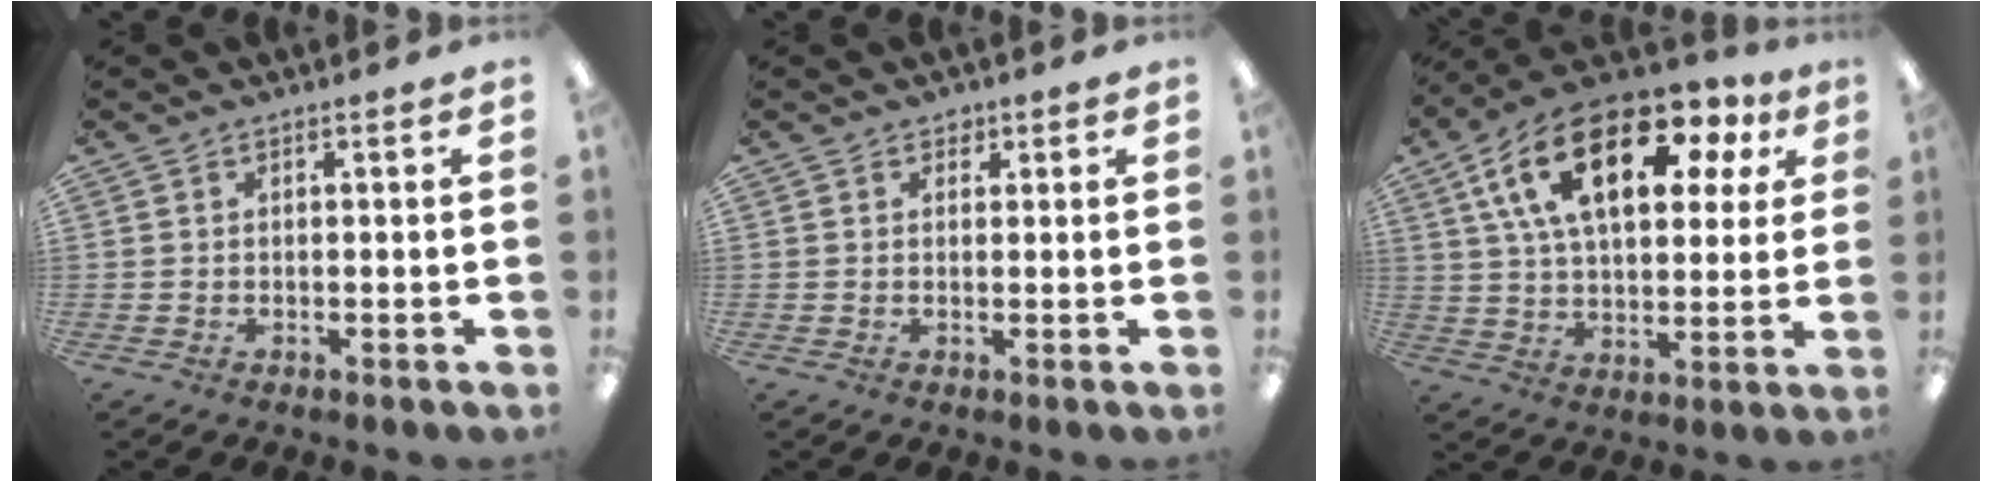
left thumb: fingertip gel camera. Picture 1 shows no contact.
{"total": 1.6, "force": [1.1, 1.1, 0.5], "torque": [-0.003, -0.002, 0.019]}
{"total": 21.7, "force": [10.2, 11.0, 15.7], "torque": [-0.279, -0.023, 0.172]}